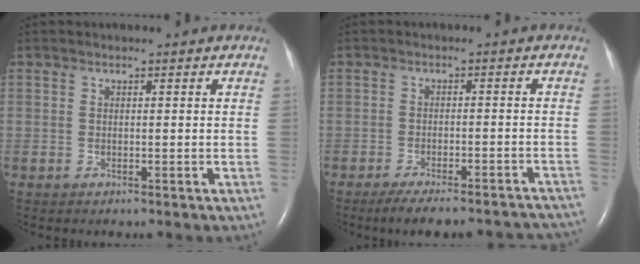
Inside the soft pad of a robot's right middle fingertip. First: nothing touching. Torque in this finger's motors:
{"motor_torque": [0.42, -0.49, 0.03, 0.02]}